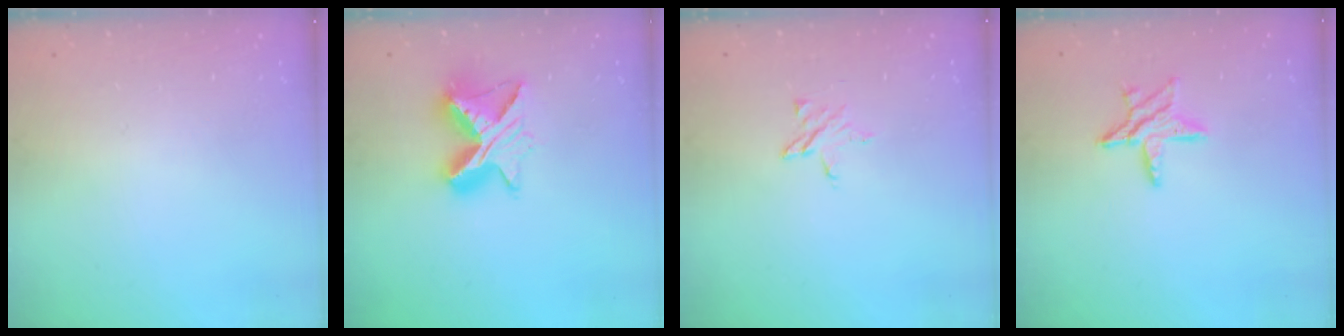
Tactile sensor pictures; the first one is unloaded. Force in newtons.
{"total": 10.5, "press": 10.4, "slide": 1.0}
{"total": 3.1, "press": 3.0, "slide": 0.3}
{"total": 8.7, "press": 8.7, "slide": 0.6}